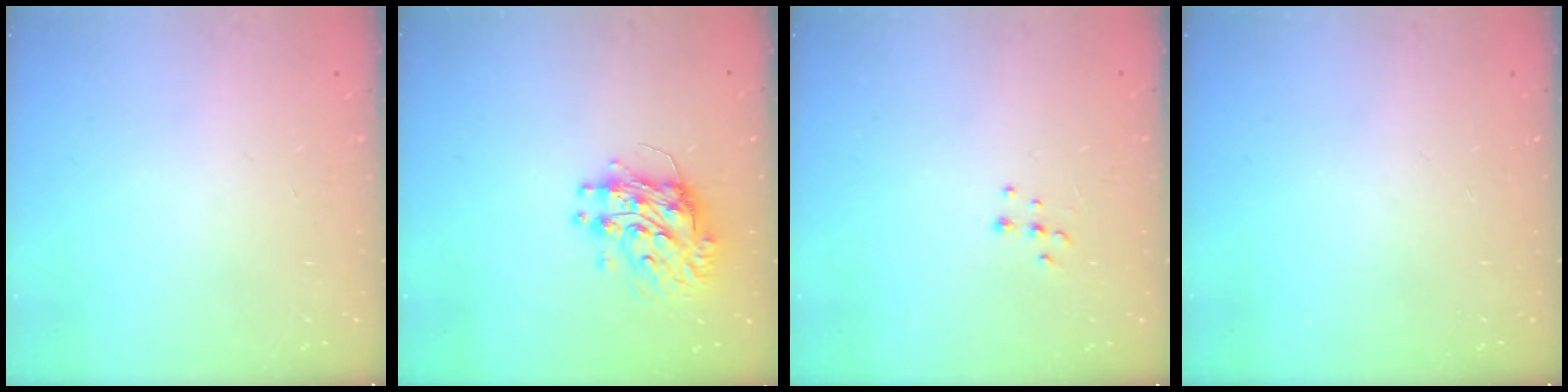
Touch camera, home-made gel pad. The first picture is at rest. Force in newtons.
{"total": 10.1, "press": 10.1, "slide": 1.0}
{"total": 6.7, "press": 6.7, "slide": 0.6}
{"total": 0.0}